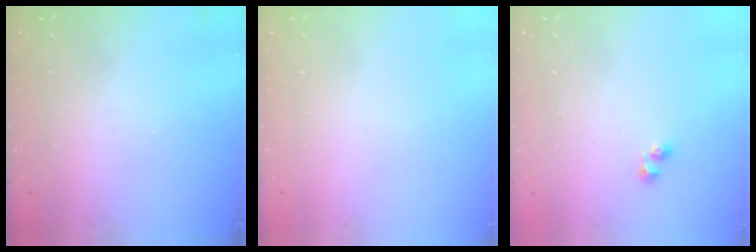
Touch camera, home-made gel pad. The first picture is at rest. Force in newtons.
{"total": 0.0}
{"total": 3.0, "press": 2.7, "slide": 1.3}